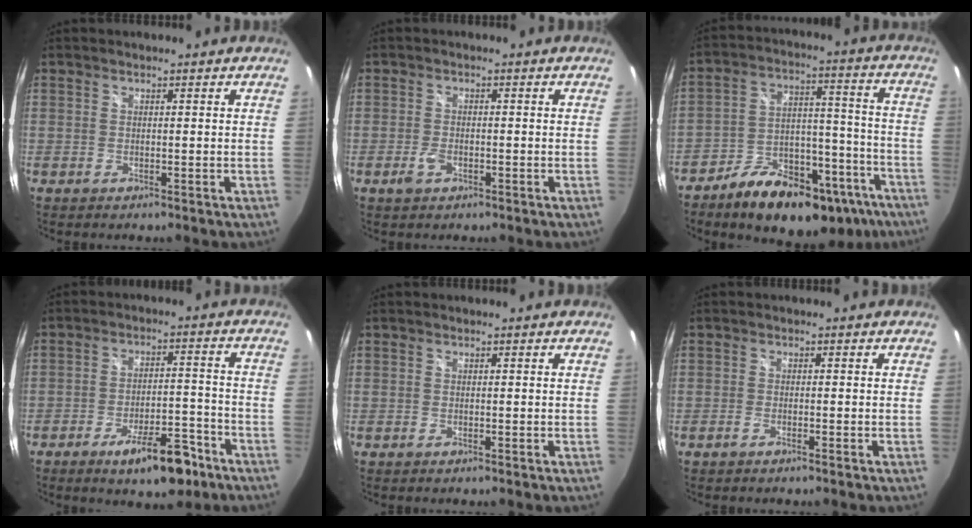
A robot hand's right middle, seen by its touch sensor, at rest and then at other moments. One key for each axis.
{"total": 2.6, "fx": -1.3, "fy": 1.4, "fz": 1.6, "tx": -0.039, "ty": -0.002, "tz": -0.024}
{"total": 23.1, "fx": -16.0, "fy": 11.0, "fz": 12.6, "tx": -0.182, "ty": 0.038, "tz": -0.206}
{"total": 10.3, "fx": -6.7, "fy": 3.5, "fz": 6.9, "tx": -0.113, "ty": 0.010, "tz": -0.089}
{"total": 0.0}
{"total": 1.0, "fx": -0.8, "fy": 0.0, "fz": 0.5, "tx": -0.015, "ty": 0.000, "tz": -0.018}